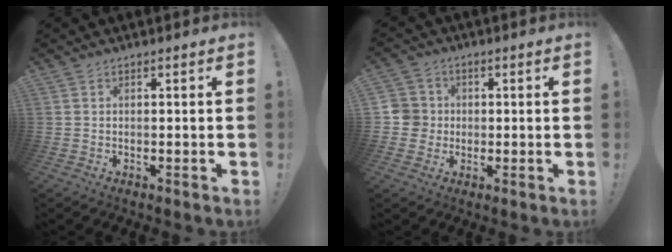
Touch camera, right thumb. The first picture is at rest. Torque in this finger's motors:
{"motor_torque": [0.00, -0.03, 0.27, -0.14, 0.00]}